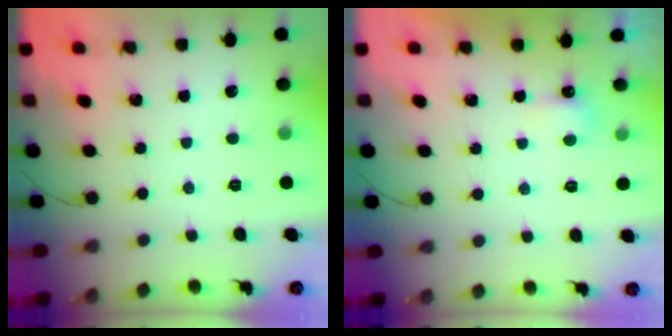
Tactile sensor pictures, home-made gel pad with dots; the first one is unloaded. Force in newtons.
{"total": 3.2, "press": 3.1, "slide": 0.8}